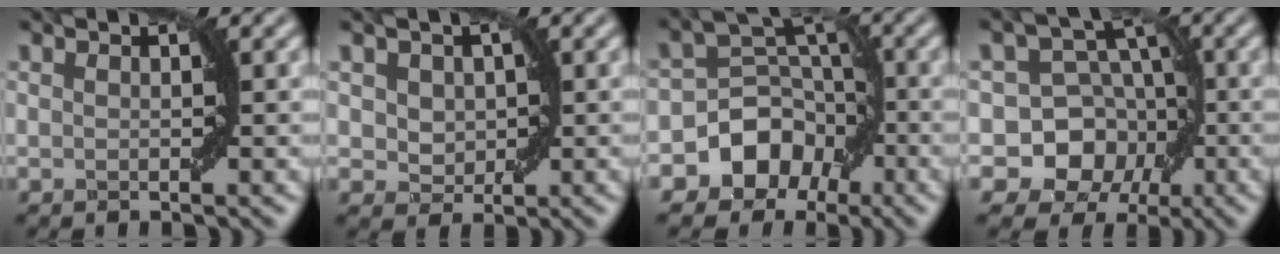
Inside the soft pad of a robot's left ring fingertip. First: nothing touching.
{"total": 3.0, "force": [0.9, 2.4, 1.5], "torque": [-0.033, 0.005, 0.014]}
{"total": 6.4, "force": [-3.1, 5.1, 2.3], "torque": [-0.009, 0.023, -0.077]}
{"total": 8.9, "force": [-2.6, 8.1, 2.7], "torque": [-0.025, 0.022, -0.068]}